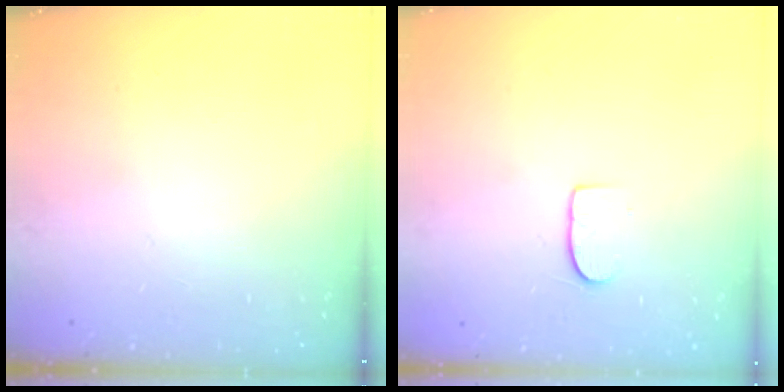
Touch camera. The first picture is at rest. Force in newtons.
{"total": 6.6, "press": 6.6, "slide": 0.7}